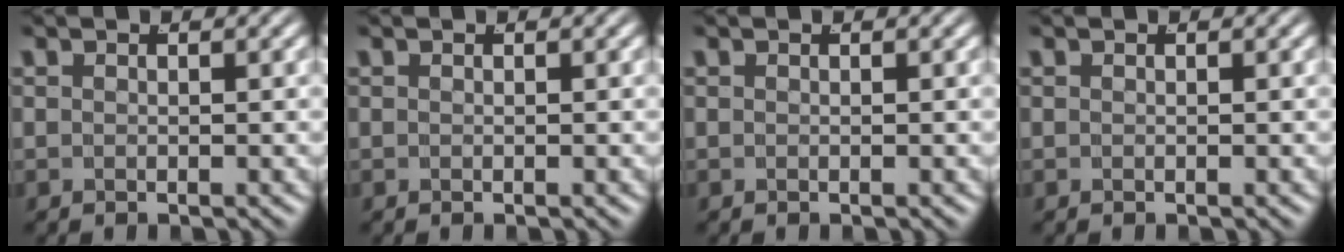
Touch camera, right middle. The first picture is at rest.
{"total": 0.0}
{"total": 0.0}
{"total": 0.0}